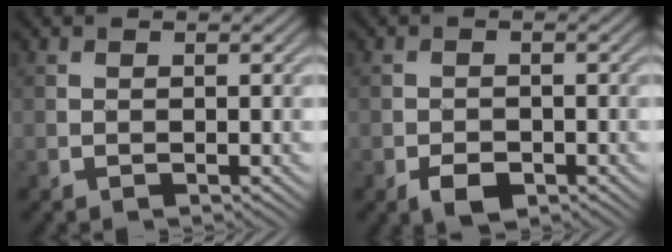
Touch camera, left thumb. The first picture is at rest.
{"total": 2.8, "force": [-1.6, 1.6, 1.7], "torque": [-0.030, -0.005, -0.029]}